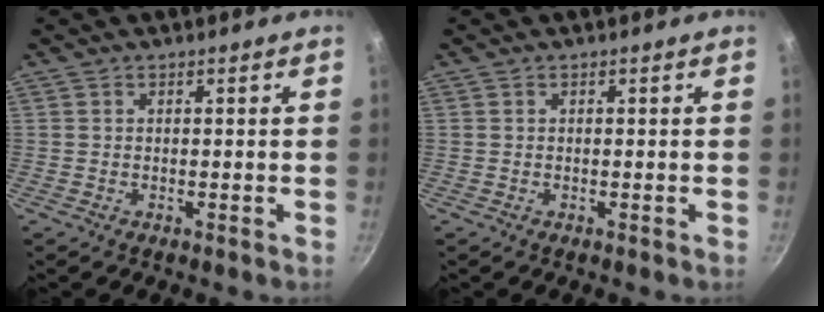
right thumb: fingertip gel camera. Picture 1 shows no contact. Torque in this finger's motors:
{"motor_torque": [-0.04, -0.03, 0.13, 0.00, 0.02]}